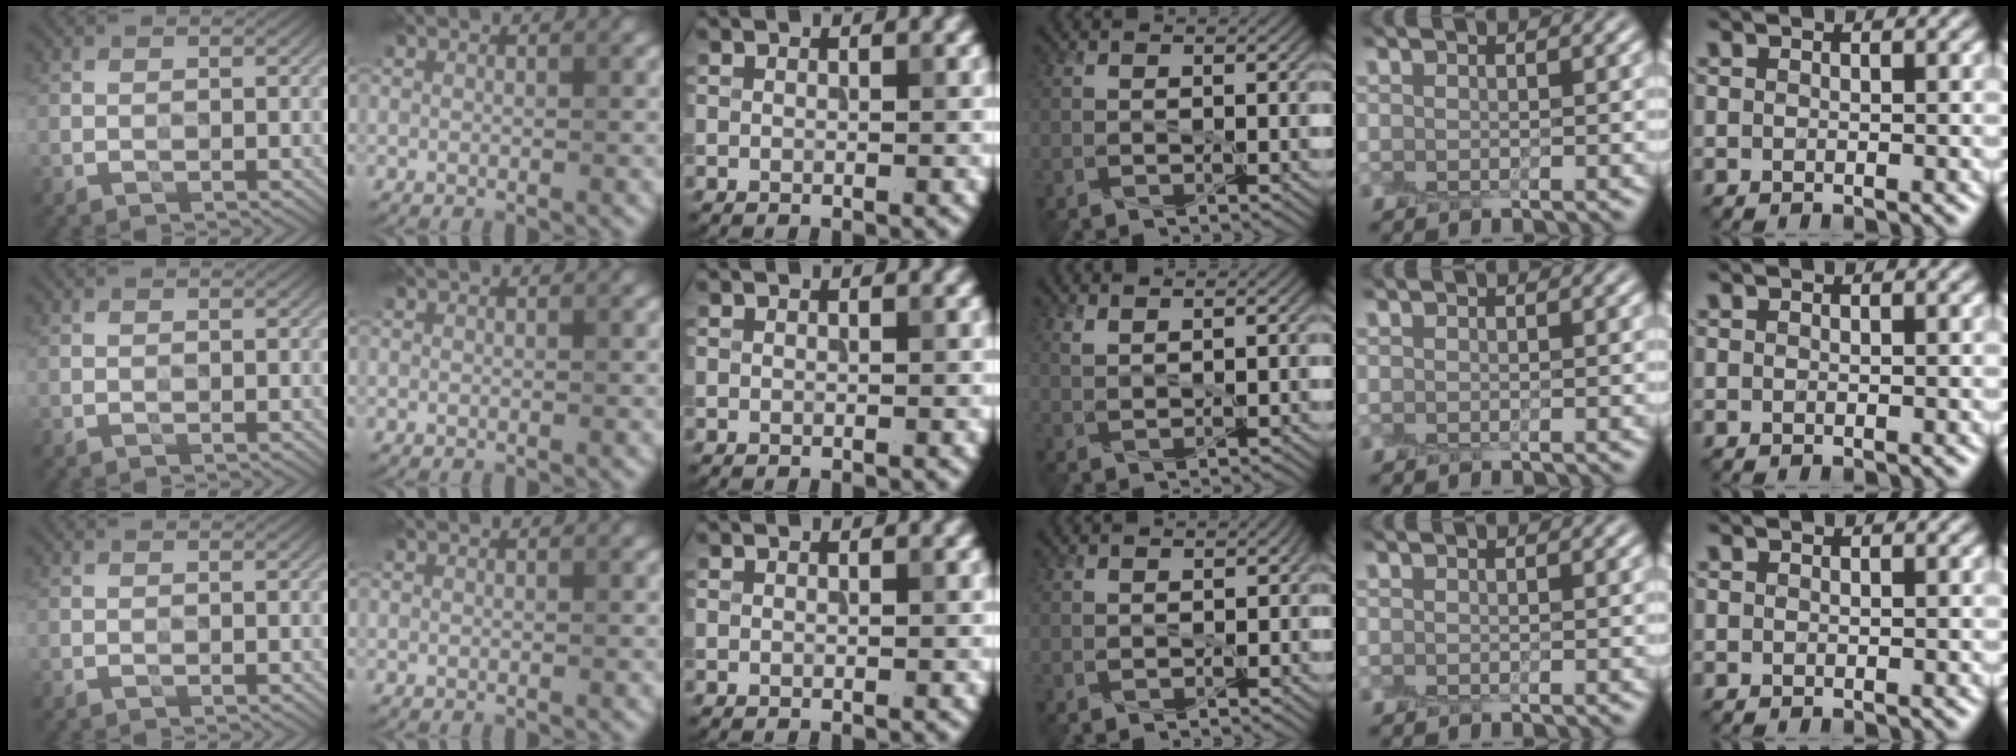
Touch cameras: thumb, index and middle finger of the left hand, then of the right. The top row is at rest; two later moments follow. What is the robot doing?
{"motion": "peel", "object": "plastic wrap"}